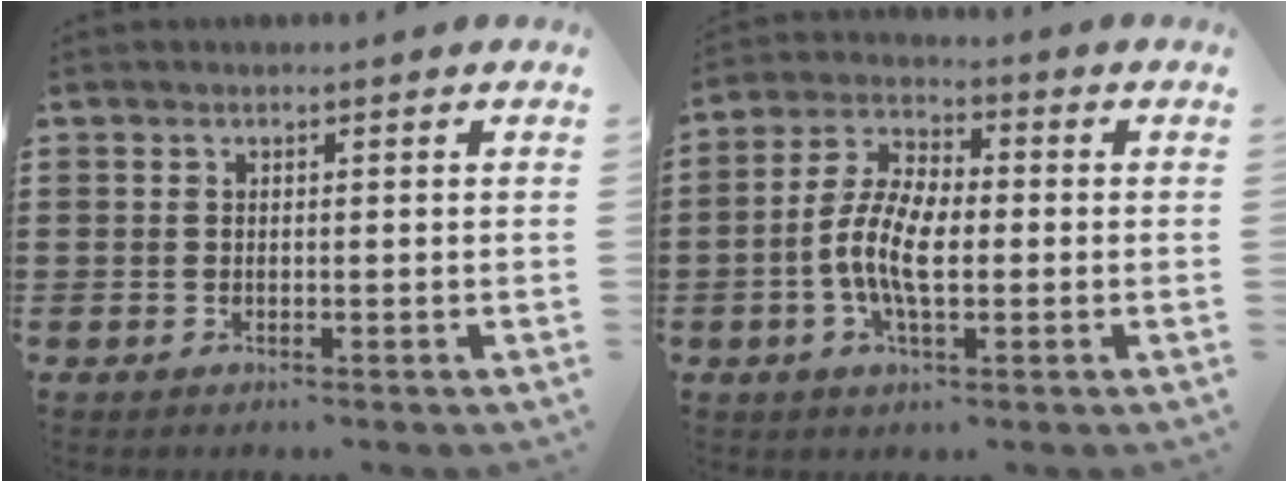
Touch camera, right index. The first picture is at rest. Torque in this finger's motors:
{"motor_torque": [2.14, 0.00, 0.80, 0.17]}